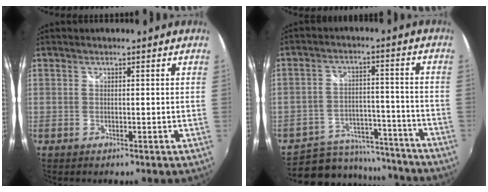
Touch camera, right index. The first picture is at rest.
{"total": 14.9, "force": [-12.3, 7.8, 3.1], "torque": [-0.076, 0.038, -0.158]}